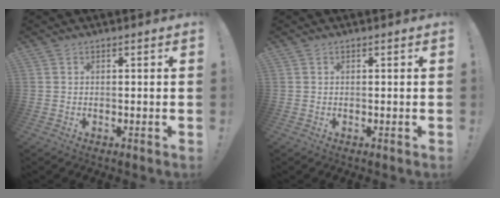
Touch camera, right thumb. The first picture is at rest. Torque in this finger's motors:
{"motor_torque": [-0.01, 0.09, -0.07, 0.01, 0.00]}